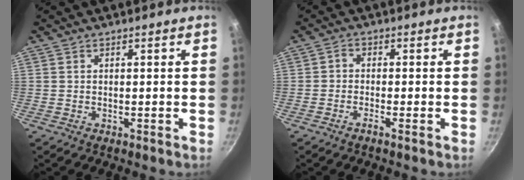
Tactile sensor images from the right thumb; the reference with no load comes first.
{"total": 1.8, "force": [-1.2, 0.5, 1.3], "torque": [-0.030, 0.014, -0.029]}